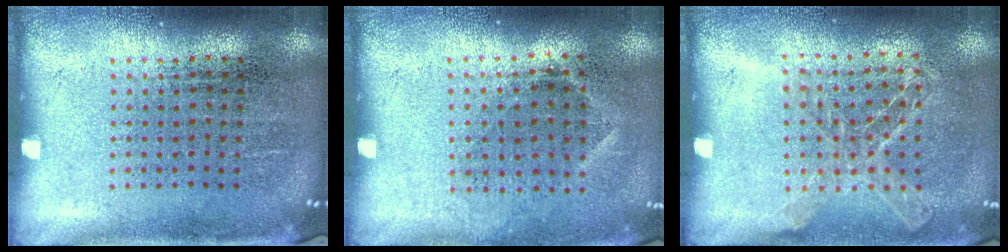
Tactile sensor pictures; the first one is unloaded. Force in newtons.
{"total": 0.8, "press": 0.7, "slide": 0.5}
{"total": 1.1, "press": 1.1, "slide": 0.1}